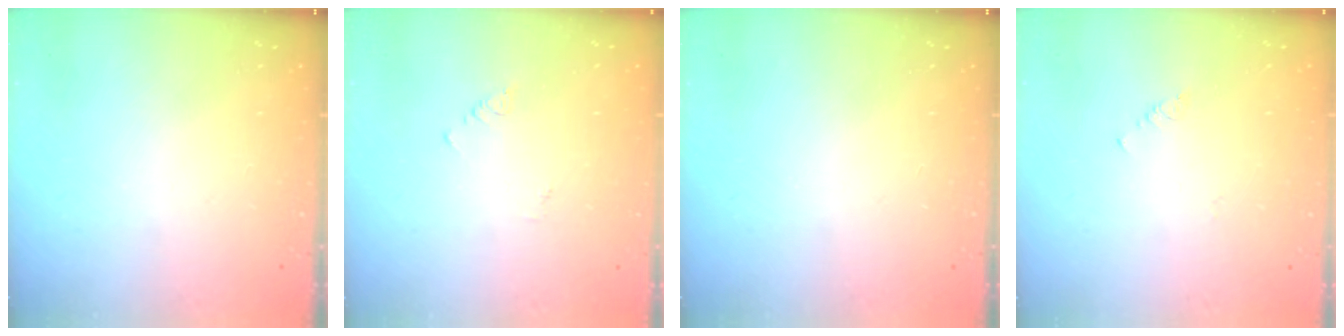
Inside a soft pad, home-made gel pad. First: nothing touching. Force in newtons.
{"total": 1.8, "press": 1.7, "slide": 0.4}
{"total": 0.0}
{"total": 1.0, "press": 0.9, "slide": 0.3}